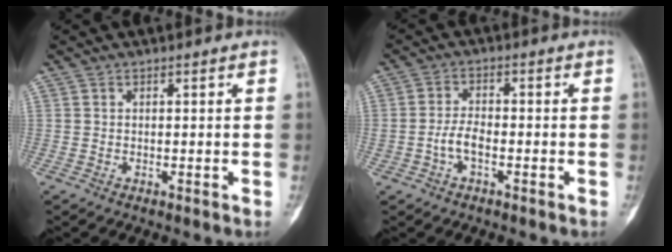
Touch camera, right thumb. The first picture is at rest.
{"total": 3.8, "force": [-1.4, 2.0, 2.9], "torque": [-0.055, 0.018, -0.029]}